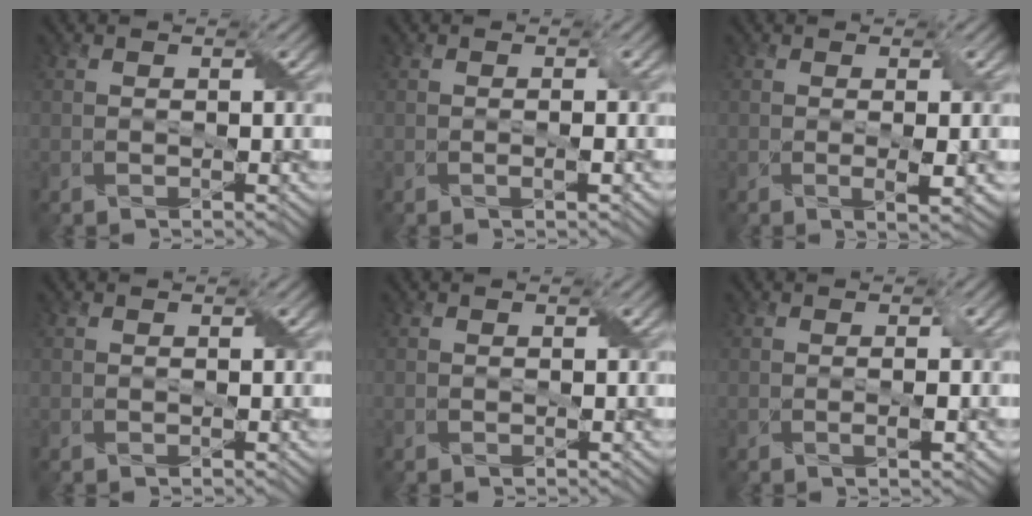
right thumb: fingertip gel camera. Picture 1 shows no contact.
{"total": 1.1, "force": [-0.2, 0.0, 1.1], "torque": [-0.022, 0.001, -0.004]}
{"total": 2.3, "force": [0.0, 0.3, 2.3], "torque": [-0.045, -0.003, 0.004]}
{"total": 0.0}
{"total": 0.0}
{"total": 1.6, "force": [-0.2, 0.0, 1.6], "torque": [-0.031, 0.001, -0.002]}